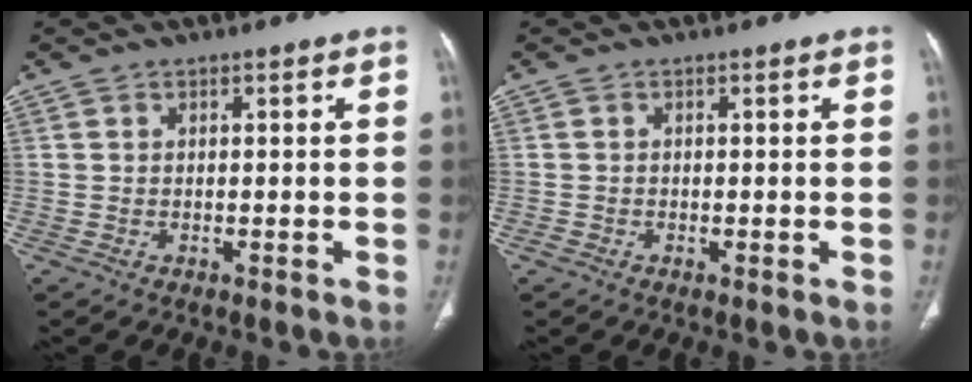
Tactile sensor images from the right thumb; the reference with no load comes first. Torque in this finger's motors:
{"motor_torque": [0.14, -0.32, -0.13, 0.03, -0.05]}